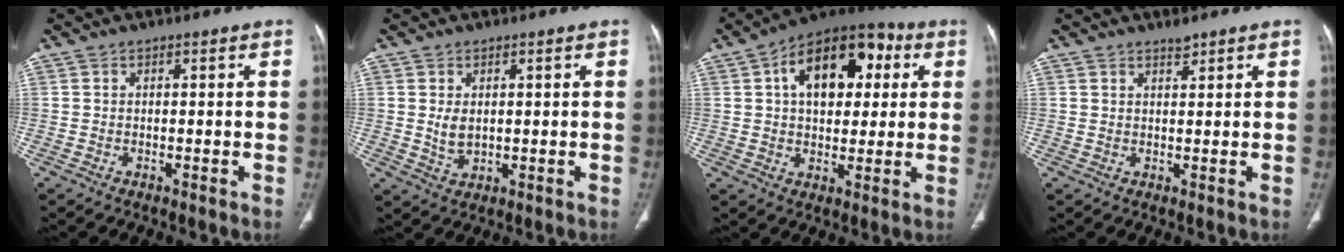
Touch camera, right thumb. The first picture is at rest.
{"total": 3.4, "force": [0.6, 2.2, 2.4], "torque": [-0.034, -0.008, 0.019]}
{"total": 17.7, "force": [4.8, 10.8, 13.1], "torque": [-0.152, 0.021, 0.064]}
{"total": 1.6, "force": [1.4, 0.3, 0.5], "torque": [0.004, -0.010, 0.025]}